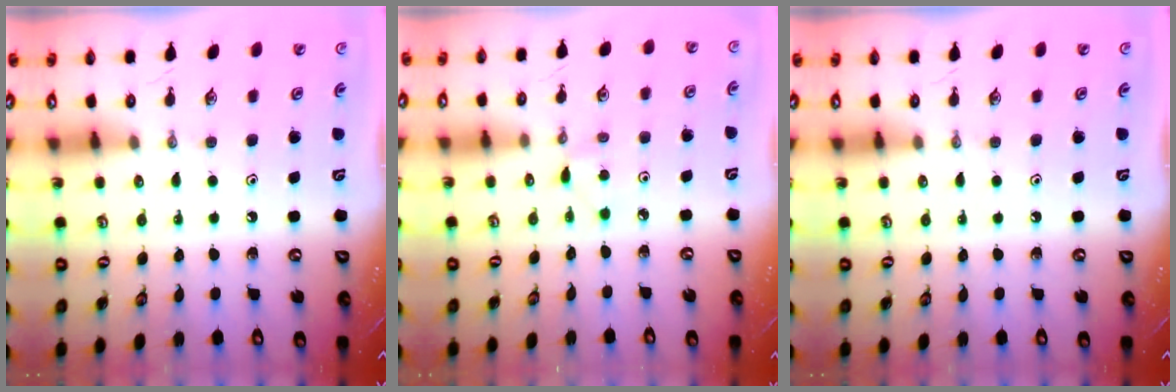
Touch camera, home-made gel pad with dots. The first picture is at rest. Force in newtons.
{"total": 2.0, "press": 2.0, "slide": 0.3}
{"total": 0.0}